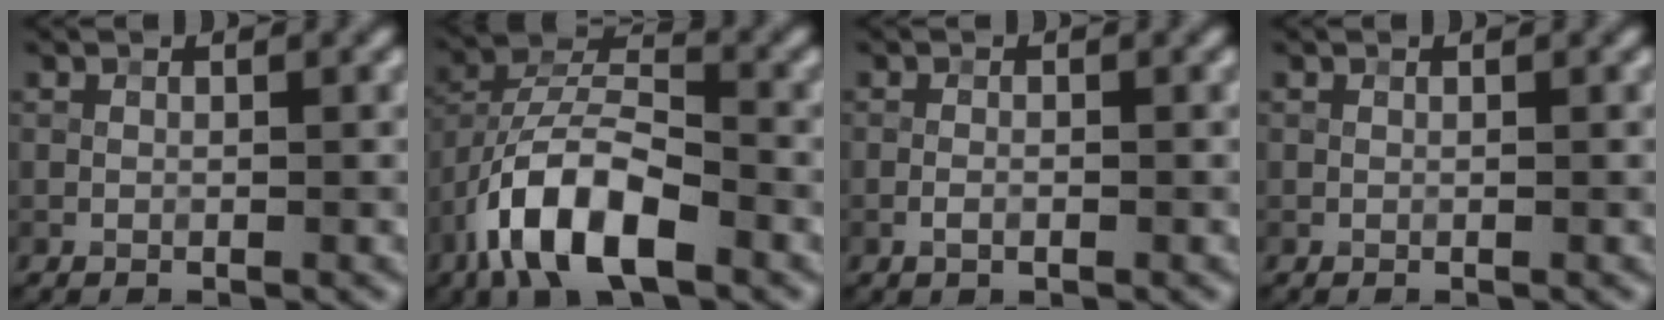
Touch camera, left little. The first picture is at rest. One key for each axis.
{"total": 9.4, "fx": -4.6, "fy": 4.2, "fz": 7.1, "tx": -0.124, "ty": 0.013, "tz": -0.089}
{"total": 1.1, "fx": -0.4, "fy": 0.5, "fz": 0.9, "tx": -0.017, "ty": 0.001, "tz": -0.009}
{"total": 0.0}